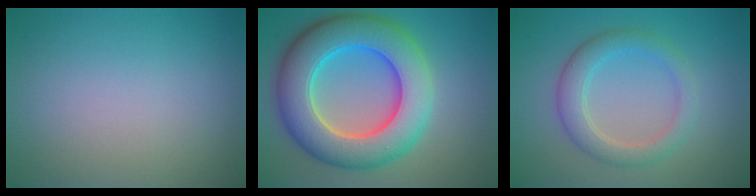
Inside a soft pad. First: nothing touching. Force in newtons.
{"total": 10.9, "press": 10.9, "slide": 0.0}
{"total": 3.5, "press": 3.5, "slide": 0.4}